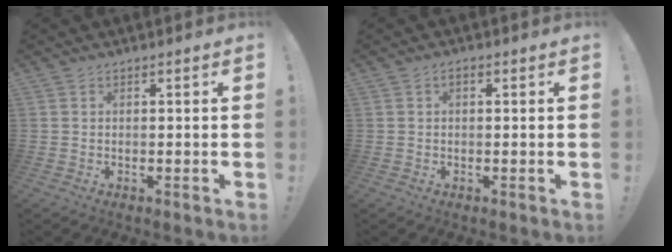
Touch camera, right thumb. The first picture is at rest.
{"total": 1.2, "force": [0.0, 0.7, 1.0], "torque": [-0.017, 0.003, -0.002]}